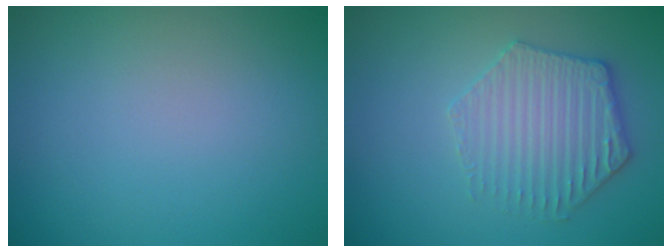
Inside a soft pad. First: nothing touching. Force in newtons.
{"total": 3.5, "press": 3.4, "slide": 0.4}